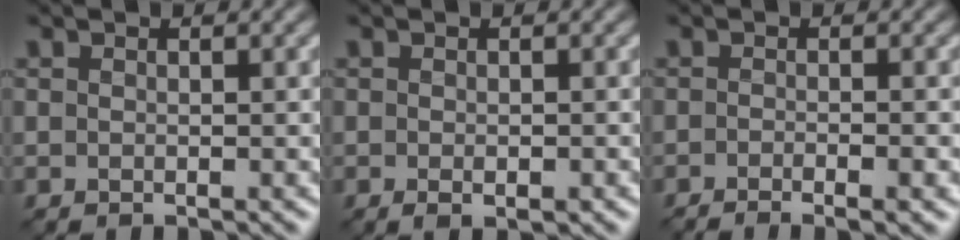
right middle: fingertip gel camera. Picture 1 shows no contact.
{"total": 1.4, "force": [-0.6, 0.6, 1.1], "torque": [-0.019, -0.001, -0.007]}
{"total": 2.8, "force": [-1.7, 0.5, 2.2], "torque": [-0.033, -0.003, -0.023]}